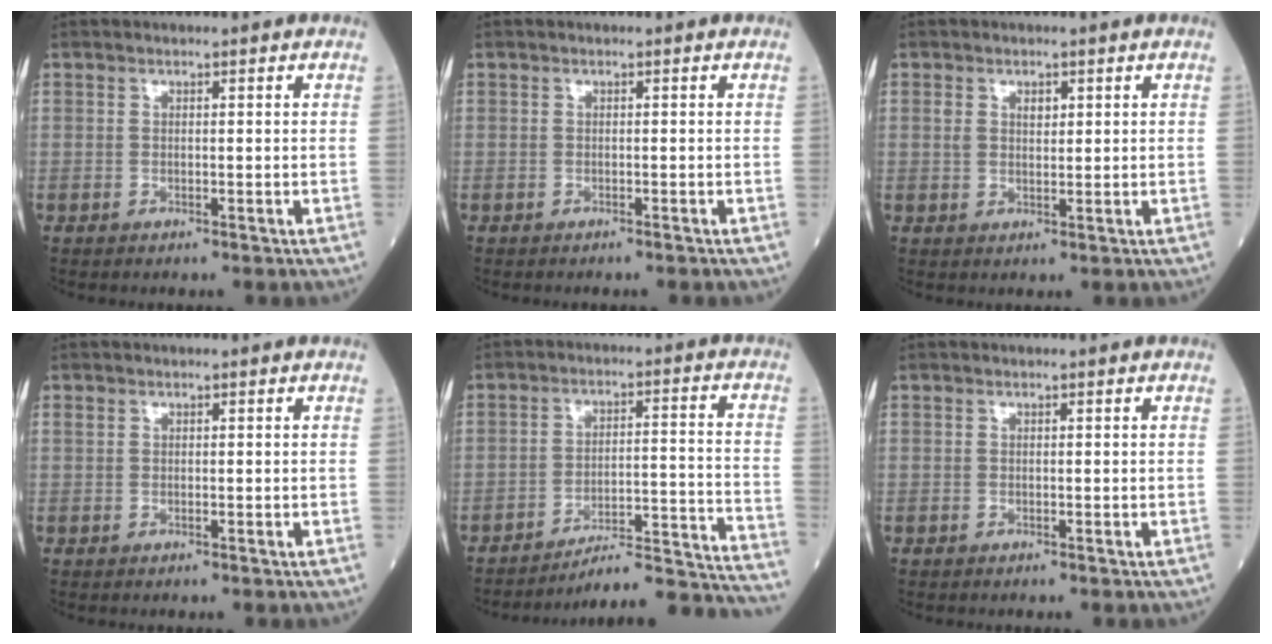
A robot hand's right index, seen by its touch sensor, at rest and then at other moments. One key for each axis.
{"total": 0.6, "fx": -0.5, "fy": 0.0, "fz": 0.3, "tx": -0.008, "ty": -0.002, "tz": -0.007}
{"total": 2.3, "fx": 0.9, "fy": 1.3, "fz": 1.7, "tx": -0.033, "ty": 0.008, "tz": 0.018}
{"total": 0.5, "fx": 0.2, "fy": 0.4, "fz": 0.2, "tx": -0.005, "ty": 0.007, "tz": 0.003}
{"total": 18.3, "fx": -17.8, "fy": -1.9, "fz": 3.5, "tx": -0.016, "ty": 0.015, "tz": -0.243}
{"total": 0.0}